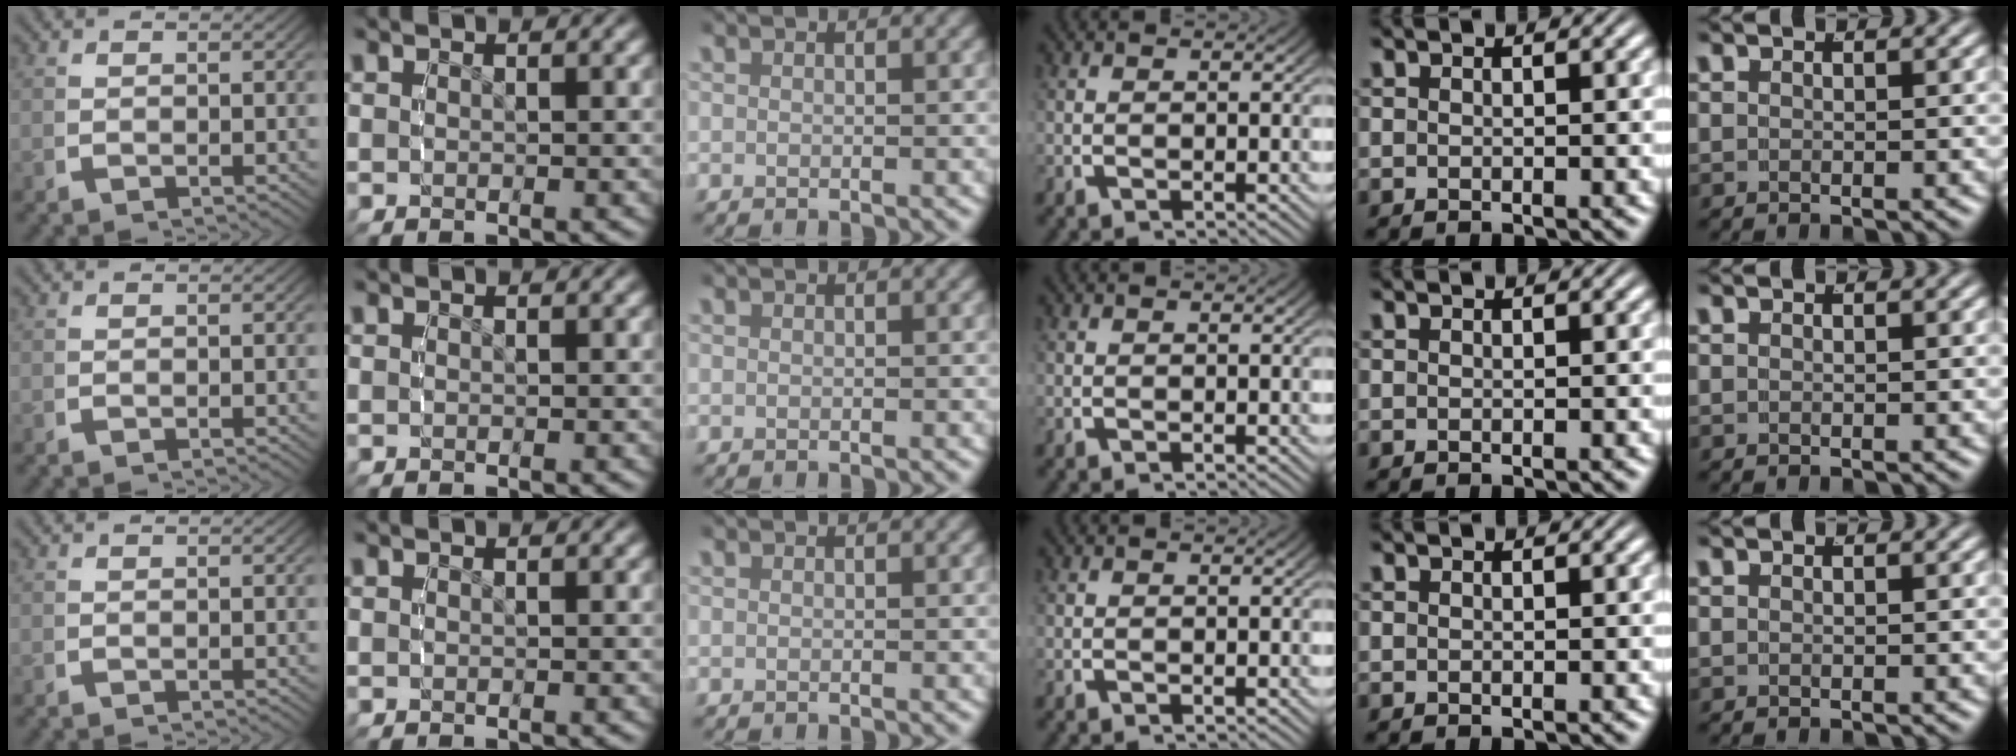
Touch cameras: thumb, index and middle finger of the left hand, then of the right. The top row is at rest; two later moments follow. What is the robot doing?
{"motion": "reach", "object": "measuring cup"}